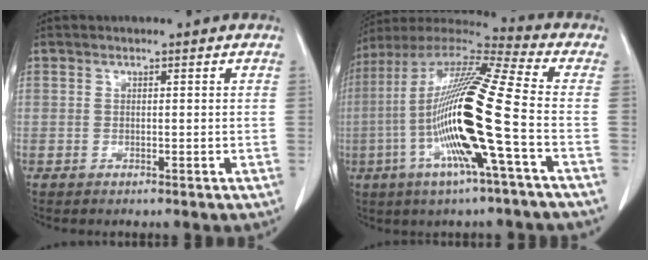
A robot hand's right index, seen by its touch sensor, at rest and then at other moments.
{"total": 20.1, "force": [-4.3, 0.0, 19.6], "torque": [-0.391, -0.008, -0.094]}